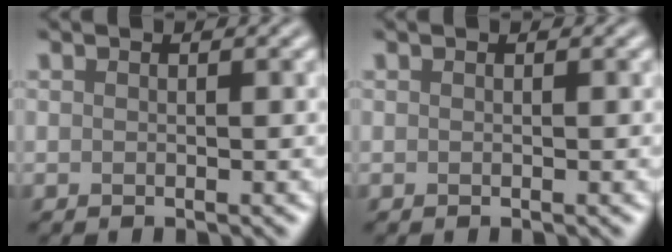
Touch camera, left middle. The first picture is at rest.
{"total": 0.0}